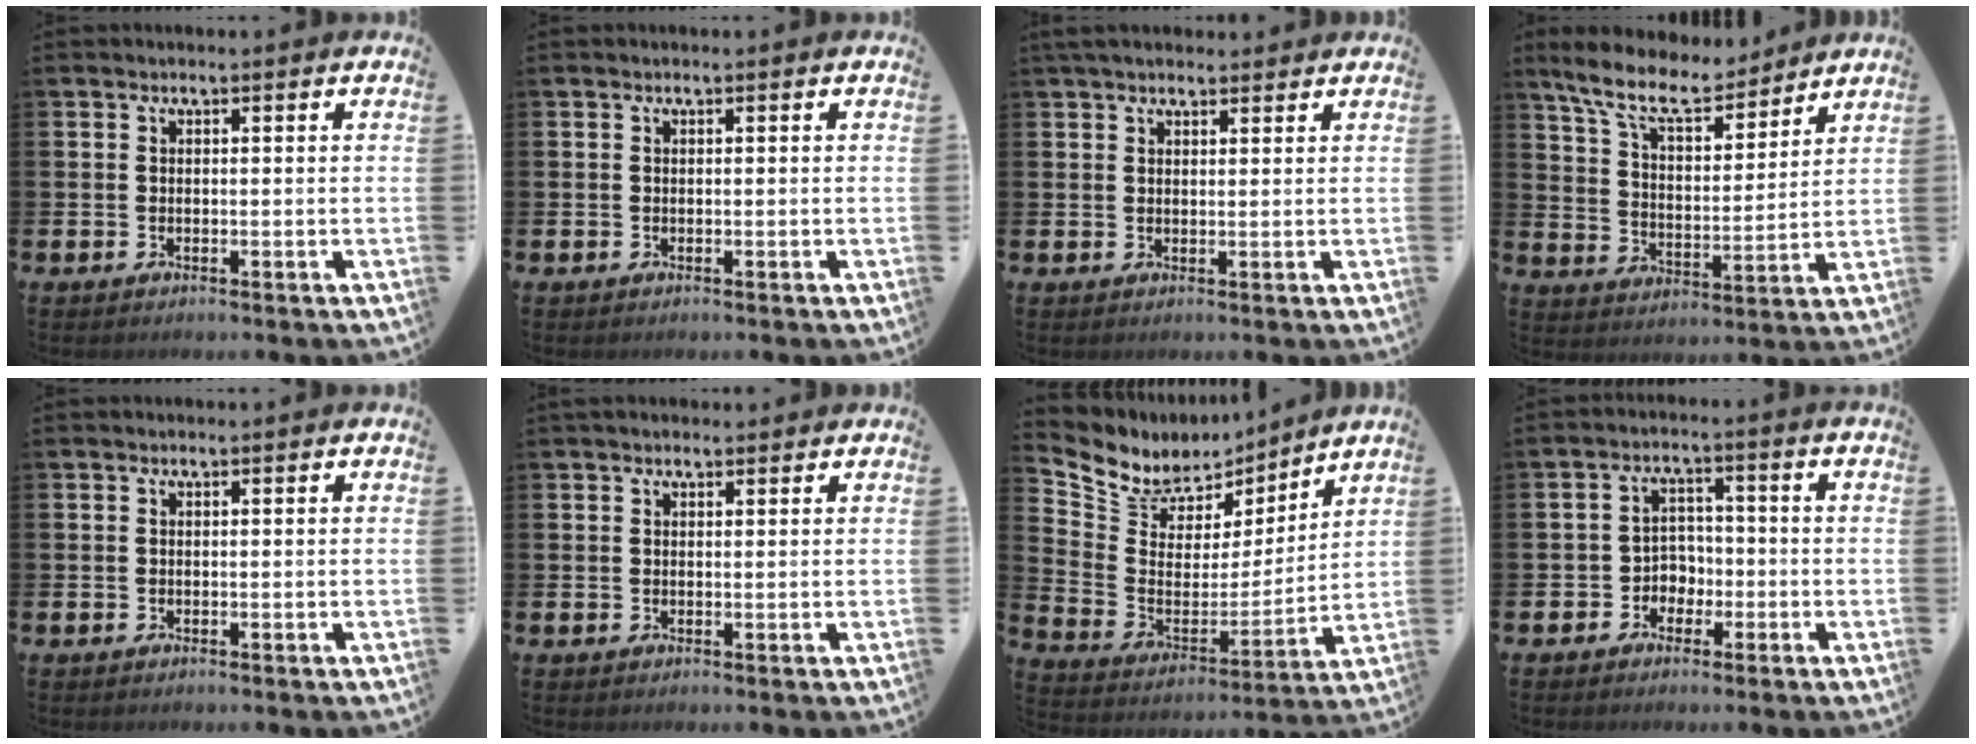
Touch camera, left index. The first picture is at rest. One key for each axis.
{"total": 0.0}
{"total": 2.4, "fx": 2.1, "fy": 0.9, "fz": 0.9, "tx": -0.011, "ty": 0.000, "tz": 0.036}
{"total": 9.9, "fx": 8.8, "fy": 2.7, "fz": 3.7, "tx": -0.103, "ty": -0.045, "tz": 0.157}
{"total": 0.0}
{"total": 1.4, "fx": 1.3, "fy": 0.5, "fz": 0.4, "tx": 0.000, "ty": 0.003, "tz": 0.021}
{"total": 6.8, "fx": 6.0, "fy": 3.2, "fz": -0.3, "tx": -0.049, "ty": -0.051, "tz": 0.107}
{"total": 3.0, "fx": -1.7, "fy": 2.4, "fz": 0.6, "tx": -0.020, "ty": 0.002, "tz": -0.042}